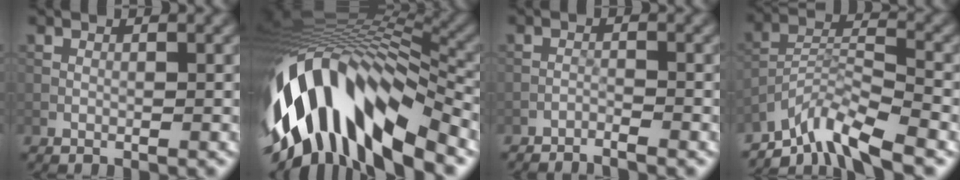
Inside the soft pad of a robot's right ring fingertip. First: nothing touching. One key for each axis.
{"total": 14.9, "fx": -5.2, "fy": 7.1, "fz": 12.1, "tx": -0.234, "ty": 0.000, "tz": -0.083}
{"total": 1.6, "fx": -1.6, "fy": 0.0, "fz": 0.3, "tx": -0.007, "ty": -0.002, "tz": -0.033}
{"total": 6.8, "fx": -5.7, "fy": 1.0, "fz": 3.5, "tx": -0.059, "ty": -0.003, "tz": -0.114}